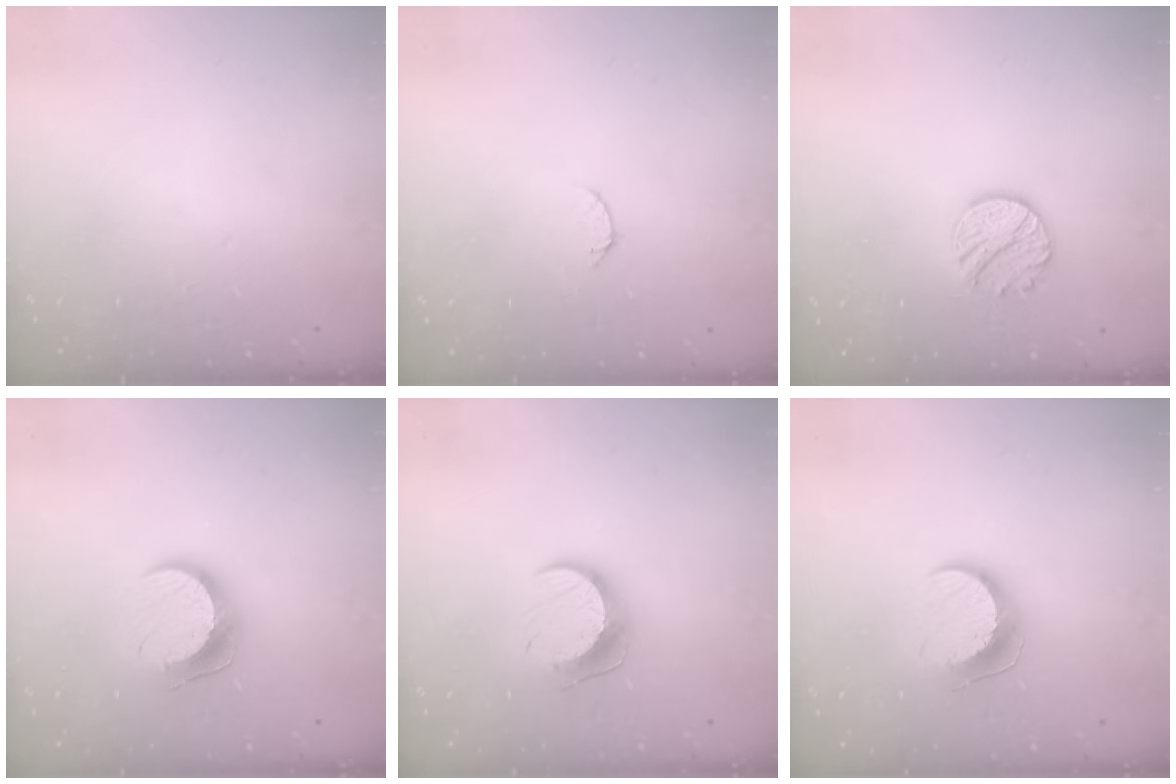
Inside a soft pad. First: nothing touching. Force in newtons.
{"total": 5.6, "press": 5.5, "slide": 0.6}
{"total": 10.0, "press": 9.9, "slide": 0.5}
{"total": 10.1, "press": 10.1, "slide": 0.6}
{"total": 10.5, "press": 10.5, "slide": 0.0}
{"total": 9.9, "press": 9.8, "slide": 0.5}